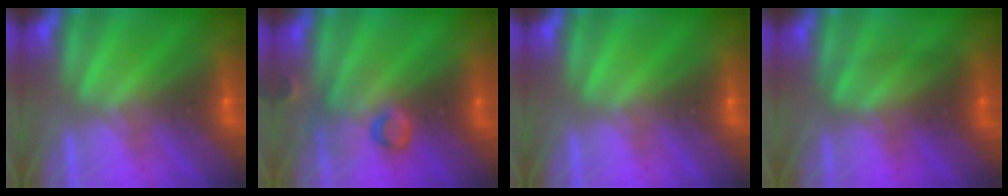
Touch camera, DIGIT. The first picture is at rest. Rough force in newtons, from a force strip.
{"total": 2.9}
{"total": 0.0}
{"total": 2.4}